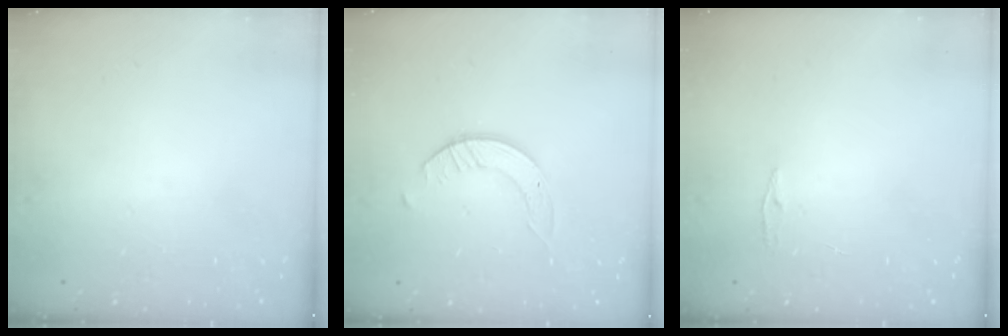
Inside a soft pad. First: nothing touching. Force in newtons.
{"total": 2.5, "press": 2.5, "slide": 0.3}
{"total": 3.8, "press": 3.7, "slide": 0.5}